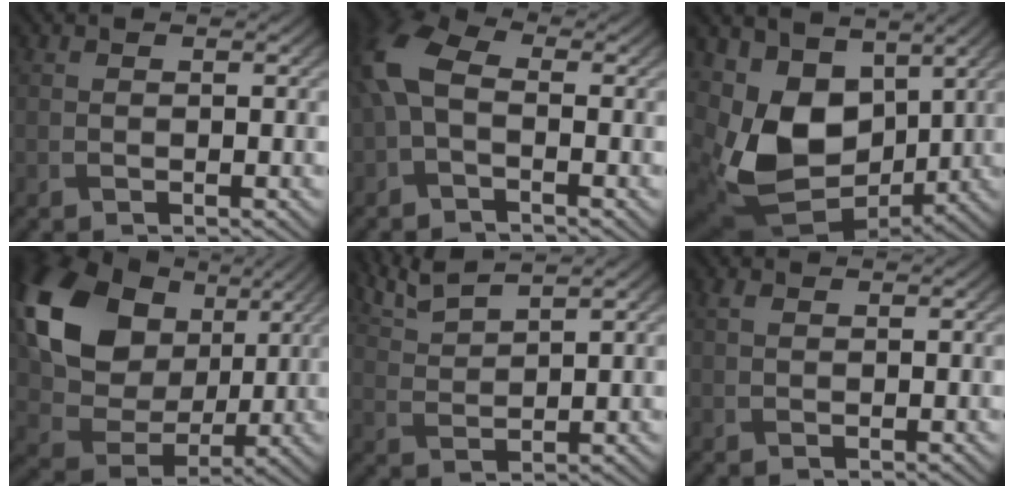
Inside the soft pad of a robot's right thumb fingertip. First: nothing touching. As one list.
[{"total": 6.6, "force": [-0.9, 3.6, 5.4], "torque": [-0.138, 0.013, -0.034]}, {"total": 12.4, "force": [1.0, 8.9, 8.6], "torque": [-0.214, -0.031, 0.021]}, {"total": 16.2, "force": [5.3, 11.9, 9.7], "torque": [-0.221, 0.017, 0.096]}, {"total": 5.0, "force": [4.1, 0.8, 2.7], "torque": [-0.061, 0.012, 0.089]}, {"total": 0.7, "force": [0.2, 0.4, 0.6], "torque": [-0.018, 0.000, 0.002]}]